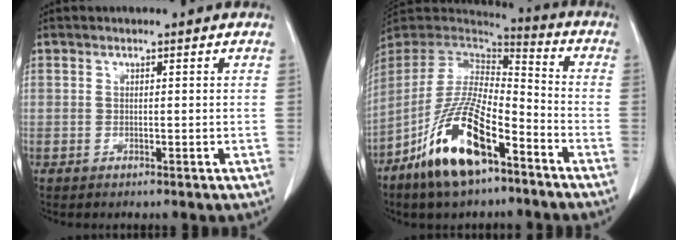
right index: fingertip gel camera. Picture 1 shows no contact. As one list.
[{"total": 16.6, "force": [-9.2, 4.9, 12.9], "torque": [-0.263, -0.016, -0.168]}]